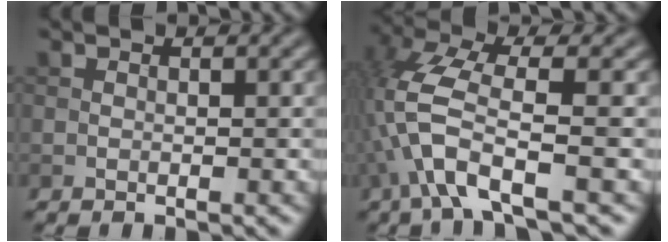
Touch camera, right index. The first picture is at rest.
{"total": 6.2, "force": [-2.4, 1.6, 5.4], "torque": [-0.126, 0.005, -0.057]}